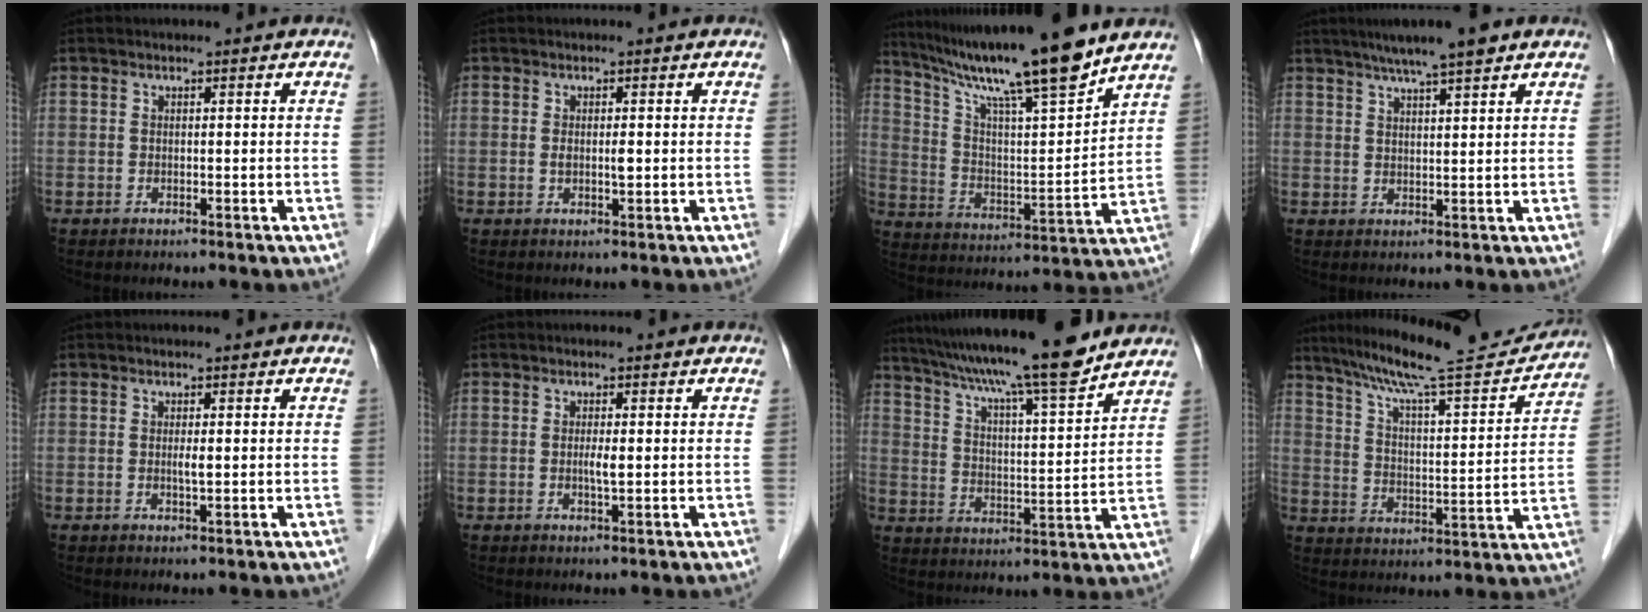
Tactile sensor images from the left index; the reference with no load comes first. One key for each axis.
{"total": 1.6, "fx": 0.0, "fy": 0.3, "fz": 1.5, "tx": -0.030, "ty": -0.001, "tz": 0.001}
{"total": 19.1, "fx": 15.4, "fy": -0.1, "fz": 11.2, "tx": -0.190, "ty": 0.001, "tz": 0.261}
{"total": 7.6, "fx": 5.7, "fy": 0.2, "fz": 5.0, "tx": -0.079, "ty": 0.023, "tz": 0.089}
{"total": 1.2, "fx": 0.1, "fy": 0.1, "fz": 1.2, "tx": -0.026, "ty": -0.002, "tz": 0.001}
{"total": 1.7, "fx": 0.0, "fy": 0.1, "fz": 1.7, "tx": -0.034, "ty": -0.002, "tz": -0.001}
{"total": 18.8, "fx": 15.9, "fy": 0.4, "fz": 10.1, "tx": -0.169, "ty": 0.014, "tz": 0.248}
{"total": 19.5, "fx": 17.6, "fy": 1.0, "fz": 8.3, "tx": -0.139, "ty": -0.007, "tz": 0.263}